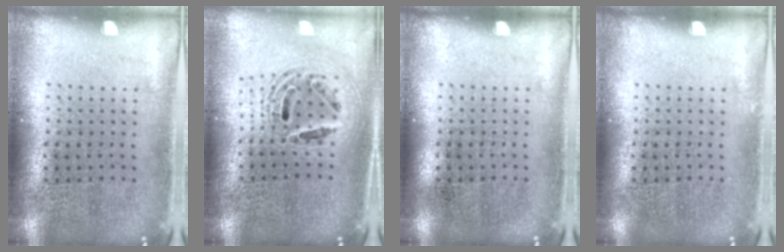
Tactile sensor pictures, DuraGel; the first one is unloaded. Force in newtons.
{"total": 1.9, "press": 1.5, "slide": 1.1}
{"total": 0.0}
{"total": 0.0}